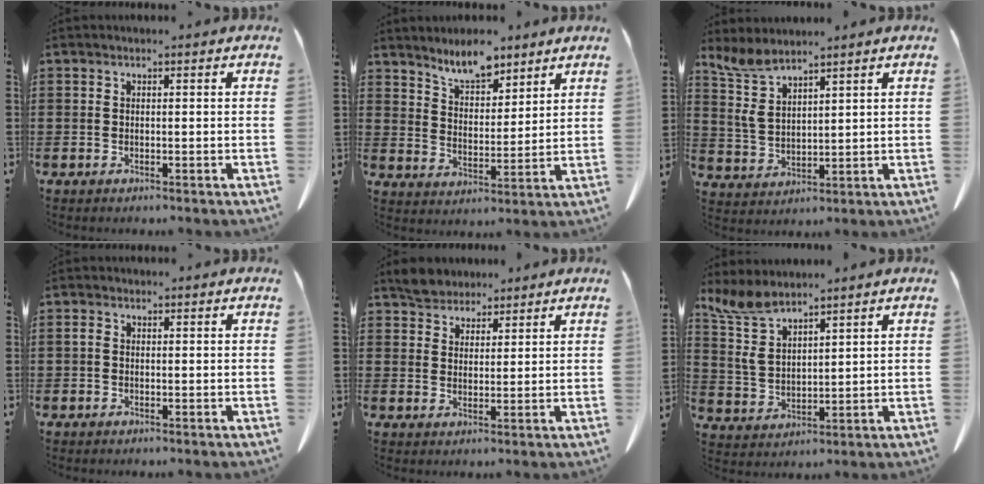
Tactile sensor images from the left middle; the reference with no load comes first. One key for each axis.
{"total": 6.2, "fx": 5.7, "fy": 1.7, "fz": 1.9, "tx": -0.048, "ty": -0.022, "tz": 0.105}
{"total": 6.3, "fx": 4.0, "fy": 2.9, "fz": 3.9, "tx": -0.097, "ty": -0.009, "tz": 0.073}
{"total": 1.0, "fx": -0.1, "fy": 0.6, "fz": 0.8, "tx": -0.018, "ty": 0.000, "tz": -0.002}
{"total": 4.0, "fx": 3.6, "fy": 1.7, "fz": 0.3, "tx": -0.021, "ty": -0.001, "tz": 0.069}
{"total": 7.3, "fx": 4.9, "fy": 3.3, "fz": 4.3, "tx": -0.115, "ty": -0.016, "tz": 0.088}